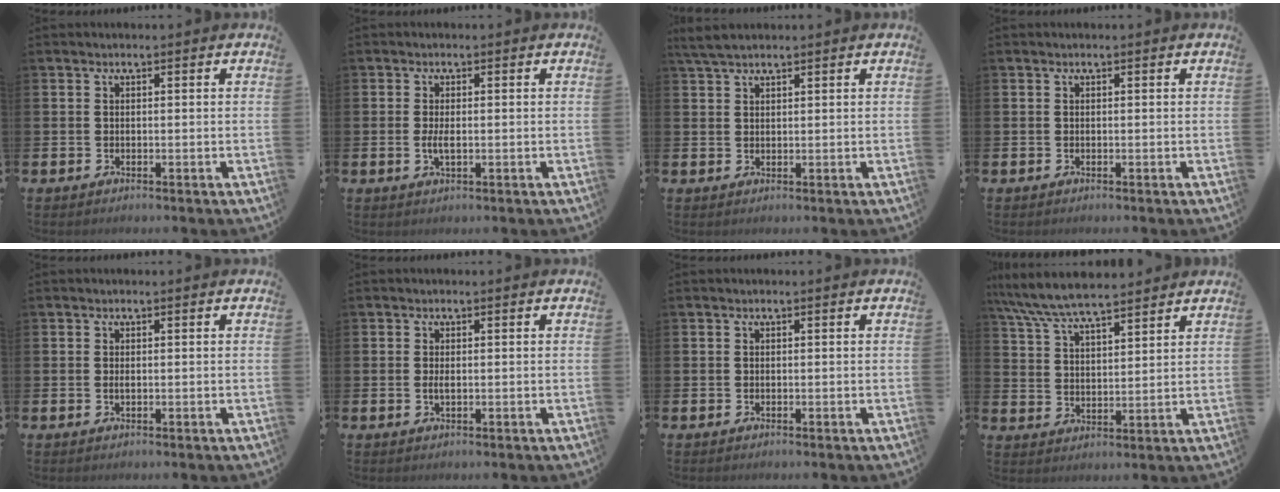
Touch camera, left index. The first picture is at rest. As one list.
[{"total": 2.1, "force": [-0.2, 0.8, 1.9], "torque": [-0.030, -0.001, -0.005]}, {"total": 3.0, "force": [2.5, 0.8, 1.5], "torque": [-0.033, 0.000, 0.046]}, {"total": 0.0}, {"total": 0.7, "force": [0.0, 0.3, 0.6], "torque": [-0.015, 0.002, 0.000]}, {"total": 1.2, "force": [0.0, 0.5, 1.1], "torque": [-0.018, 0.000, -0.003]}, {"total": 0.0}, {"total": 7.6, "force": [7.2, 1.2, 2.3], "torque": [-0.075, -0.030, 0.131]}]